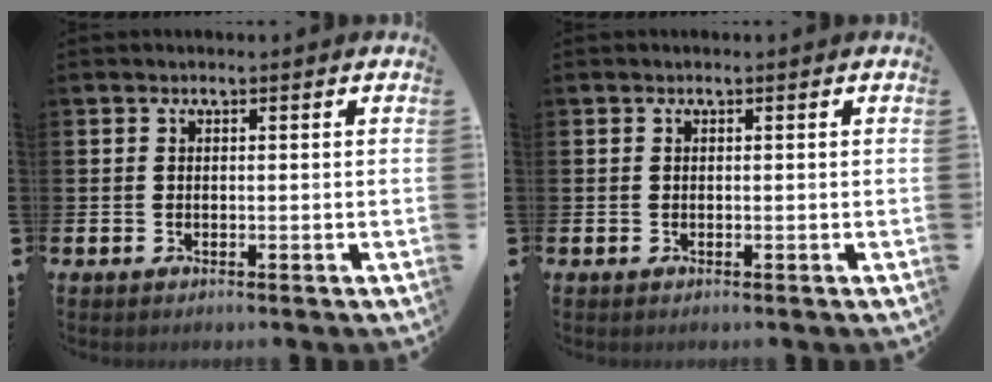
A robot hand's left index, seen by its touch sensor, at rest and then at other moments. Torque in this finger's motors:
{"motor_torque": [0.01, 0.00, 0.00, -0.01]}